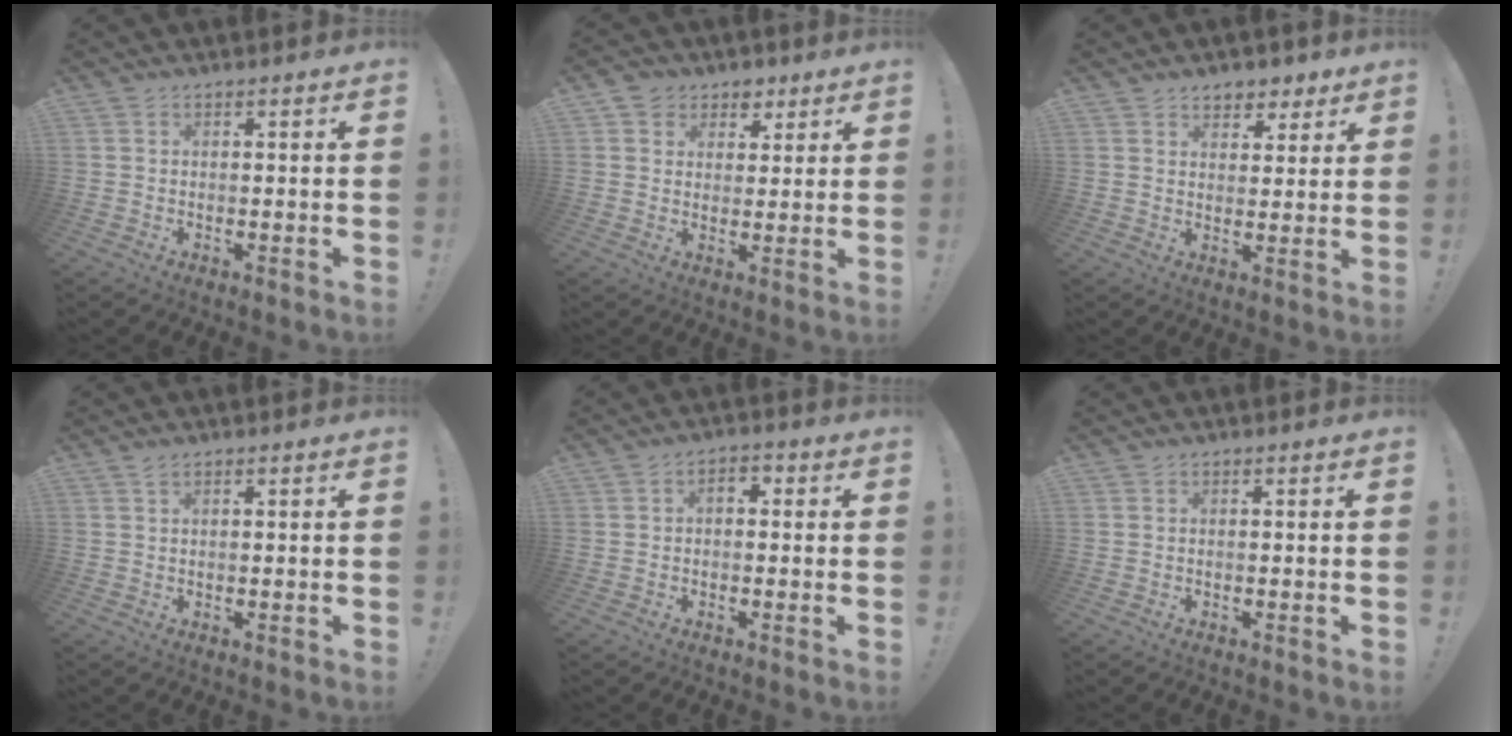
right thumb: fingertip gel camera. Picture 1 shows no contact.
{"total": 6.4, "force": [3.1, 5.4, 1.2], "torque": [-0.018, -0.013, 0.063]}
{"total": 5.5, "force": [3.9, 3.7, 1.3], "torque": [0.000, -0.028, 0.070]}
{"total": 0.9, "force": [0.8, 0.3, 0.4], "torque": [-0.003, -0.001, 0.013]}
{"total": 2.9, "force": [-0.3, 1.9, 2.1], "torque": [-0.026, 0.005, -0.010]}
{"total": 0.0}